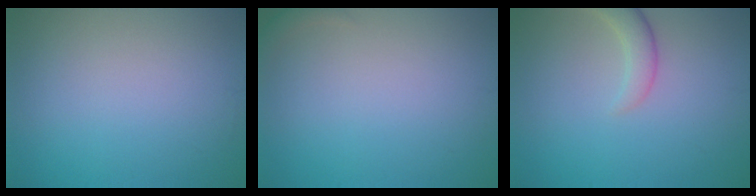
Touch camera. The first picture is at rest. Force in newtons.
{"total": 0.7, "press": 0.7, "slide": 0.1}
{"total": 2.6, "press": 2.6, "slide": 0.3}